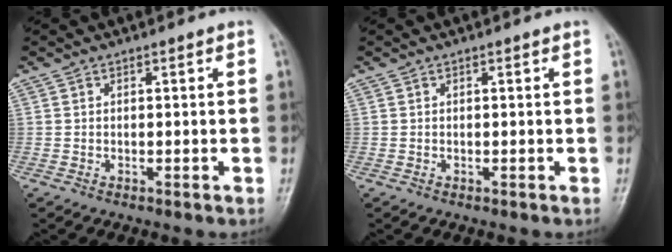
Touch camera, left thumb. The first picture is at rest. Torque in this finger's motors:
{"motor_torque": [-0.01, 0.00, -0.06, -0.04, 0.00]}